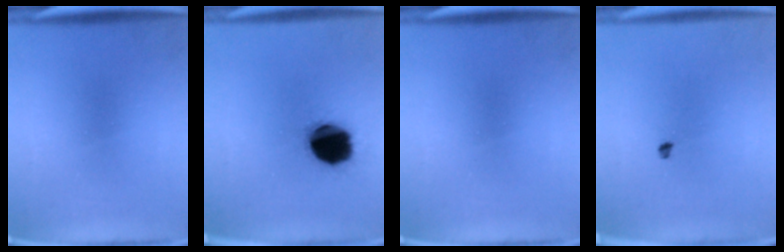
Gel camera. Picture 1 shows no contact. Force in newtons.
{"total": 17.9}
{"total": 0.0}
{"total": 1.1}